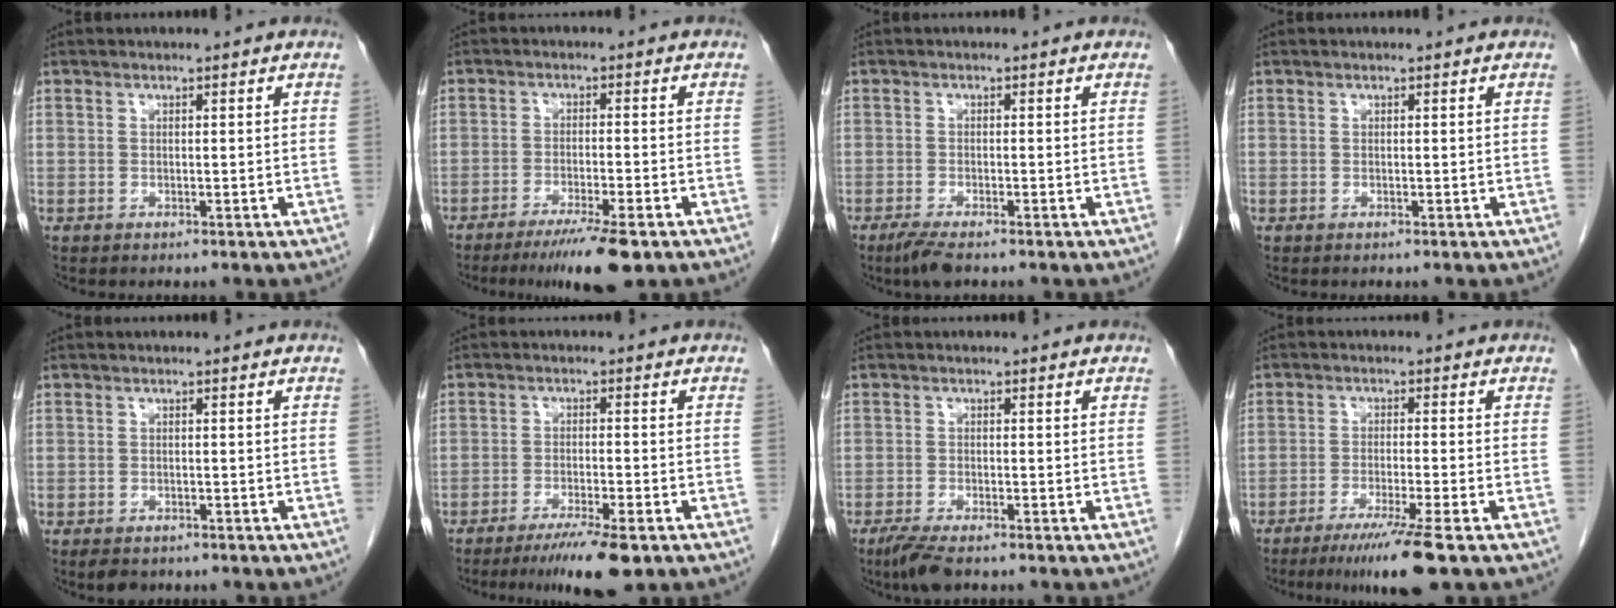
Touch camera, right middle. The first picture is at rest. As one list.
[{"total": 8.0, "force": [-5.5, 0.4, 5.8], "torque": [-0.086, -0.017, -0.085]}, {"total": 3.1, "force": [-2.3, 0.5, 2.0], "torque": [-0.045, -0.009, -0.043]}, {"total": 0.0}, {"total": 2.8, "force": [-2.2, 1.3, 1.2], "torque": [-0.020, -0.004, -0.028]}, {"total": 7.9, "force": [-5.4, 0.6, 5.7], "torque": [-0.086, -0.017, -0.084]}, {"total": 4.1, "force": [-3.0, 0.7, 2.6], "torque": [-0.053, -0.010, -0.054]}, {"total": 8.1, "force": [-5.5, -1.1, 5.9], "torque": [-0.095, -0.025, -0.094]}]